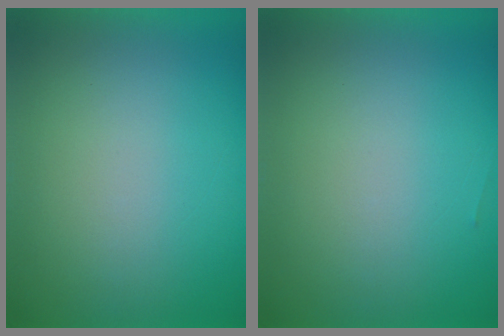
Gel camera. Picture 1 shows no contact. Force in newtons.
{"total": 1.2}